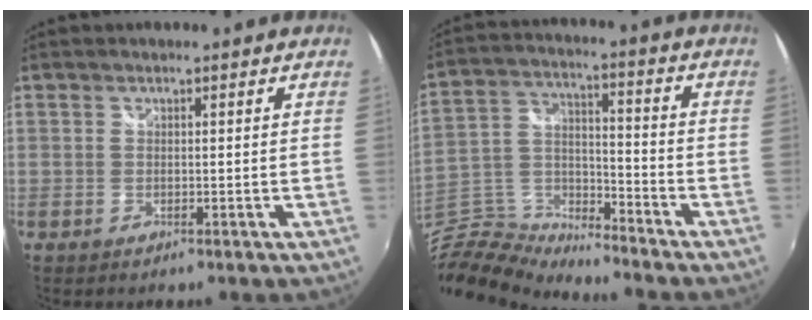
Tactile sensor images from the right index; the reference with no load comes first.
{"total": 15.0, "force": [-13.5, 4.3, 4.8], "torque": [-0.132, -0.005, -0.268]}